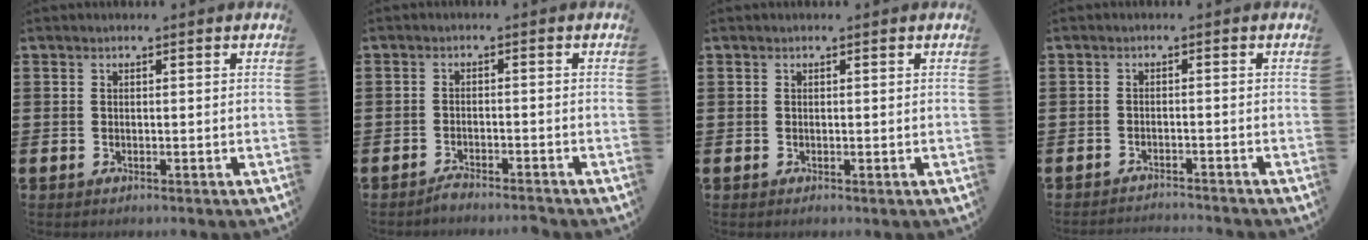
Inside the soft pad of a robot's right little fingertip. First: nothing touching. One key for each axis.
{"total": 1.7, "fx": -1.7, "fy": -0.1, "fz": 0.2, "tx": -0.007, "ty": 0.007, "tz": -0.034}
{"total": 0.0}
{"total": 1.7, "fx": -1.7, "fy": -0.2, "fz": 0.0, "tx": -0.001, "ty": 0.004, "tz": -0.035}